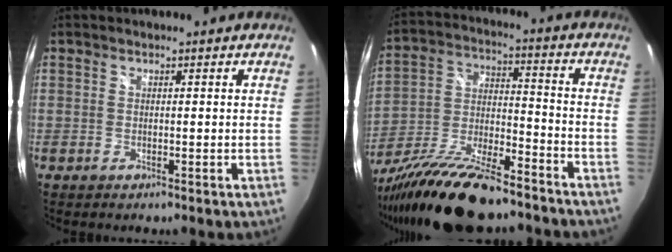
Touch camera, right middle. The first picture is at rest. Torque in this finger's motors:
{"motor_torque": [1.04, -1.02, 0.43, 0.16]}